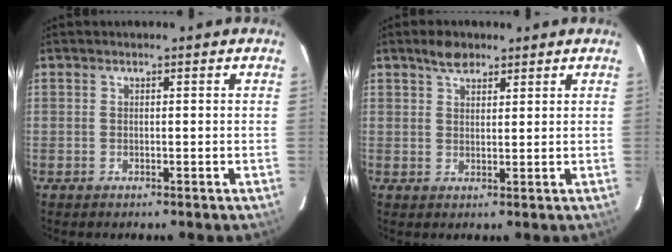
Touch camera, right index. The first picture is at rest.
{"total": 3.7, "force": [2.7, 1.9, 1.8], "torque": [-0.028, 0.009, 0.047]}